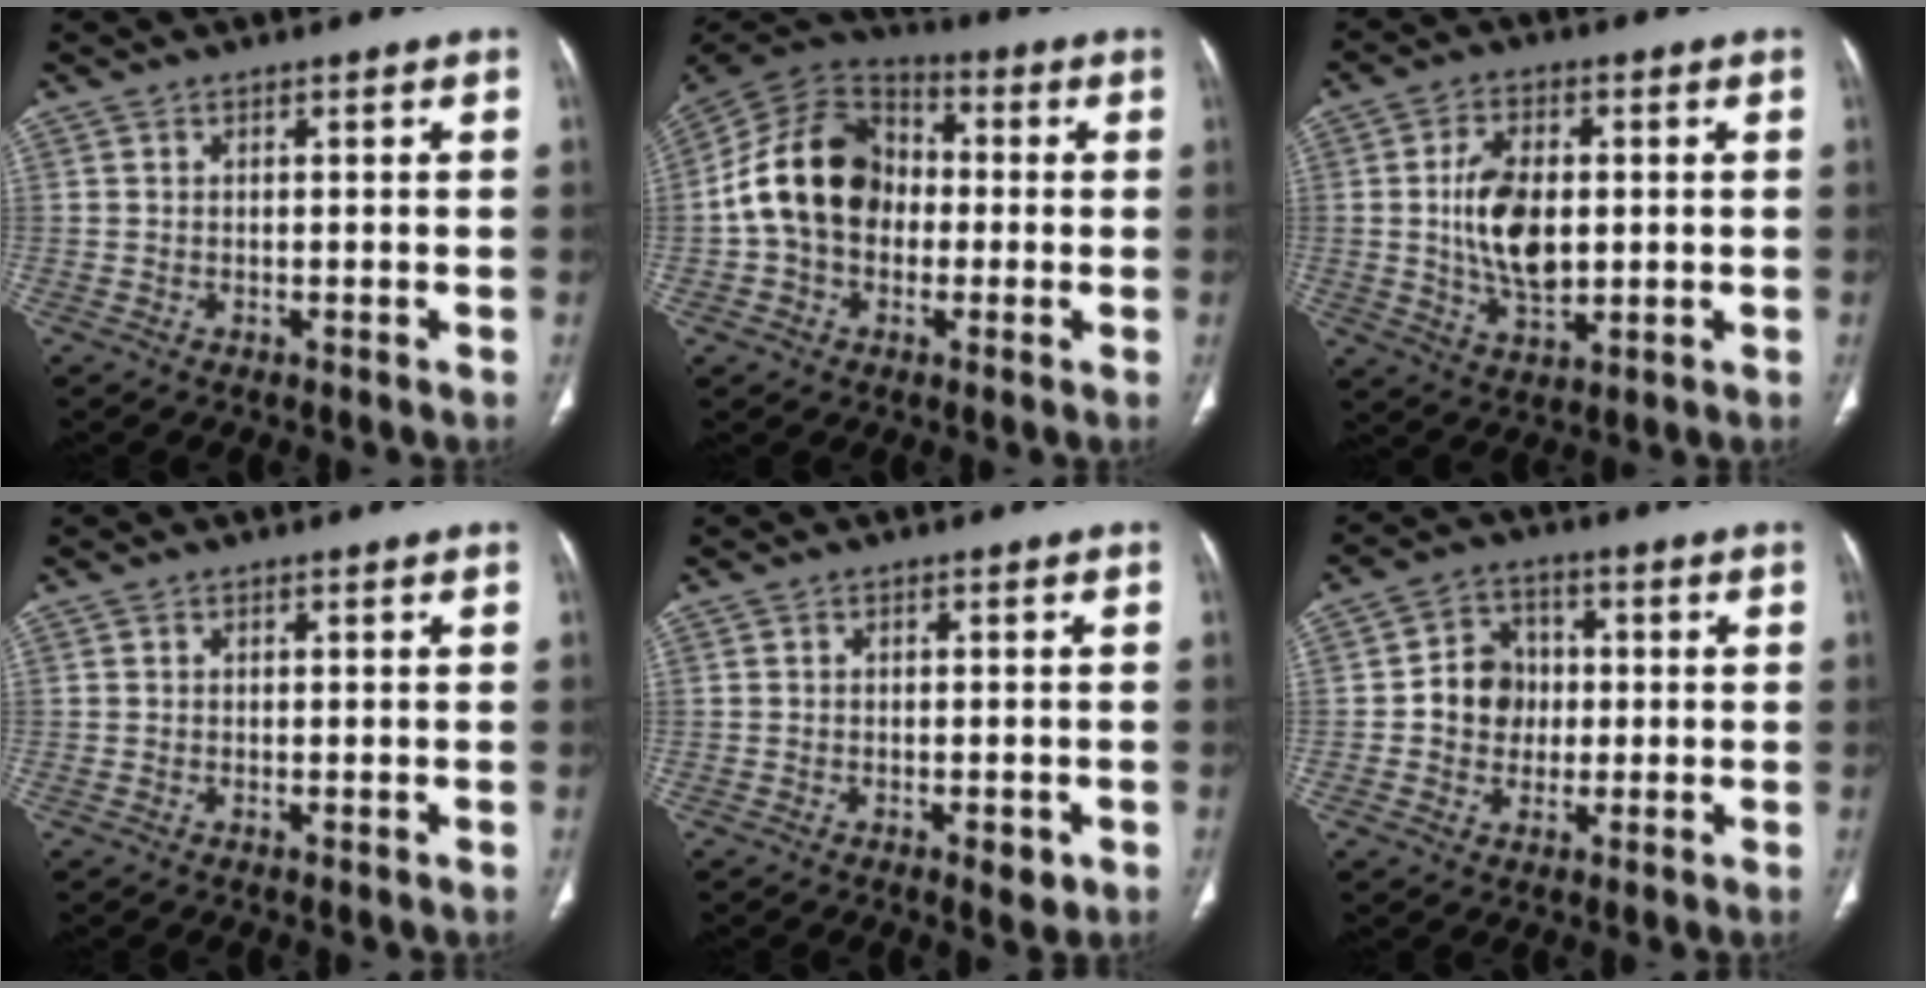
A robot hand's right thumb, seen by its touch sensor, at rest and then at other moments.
{"total": 16.2, "force": [-0.8, 12.3, 10.5], "torque": [-0.172, 0.038, -0.024]}
{"total": 11.3, "force": [0.4, 6.5, 9.2], "torque": [-0.159, -0.004, 0.014]}
{"total": 0.0}
{"total": 2.9, "force": [-1.3, 1.3, 2.3], "torque": [-0.024, -0.001, -0.014]}
{"total": 8.0, "force": [-0.2, 7.1, 3.7], "torque": [-0.021, 0.015, -0.012]}